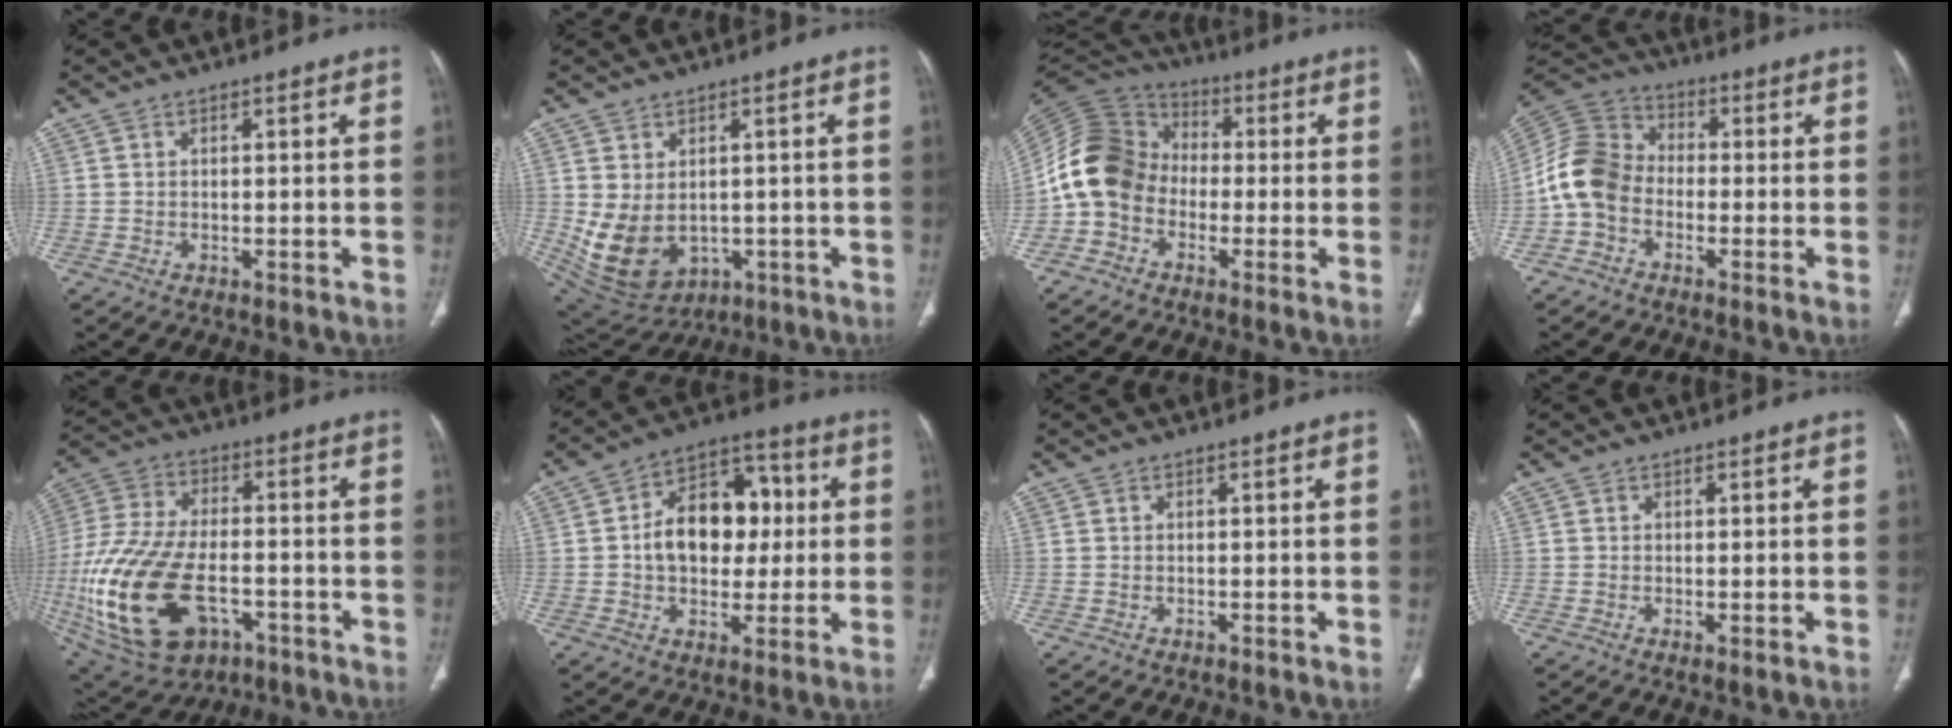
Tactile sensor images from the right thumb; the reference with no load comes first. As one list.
[{"total": 11.7, "force": [-1.2, 8.7, 7.6], "torque": [-0.127, -0.003, 0.016]}, {"total": 13.1, "force": [-2.5, 10.8, 6.9], "torque": [-0.133, 0.048, -0.064]}, {"total": 10.3, "force": [-2.5, 8.0, 6.0], "torque": [-0.116, 0.035, -0.063]}, {"total": 25.2, "force": [-7.3, 14.7, 19.2], "torque": [-0.426, 0.003, -0.108]}, {"total": 15.3, "force": [1.0, 10.8, 10.8], "torque": [-0.121, 0.028, 0.013]}, {"total": 0.0}, {"total": 0.7, "force": [-0.1, 0.2, 0.6], "torque": [-0.016, -0.005, -0.001]}]